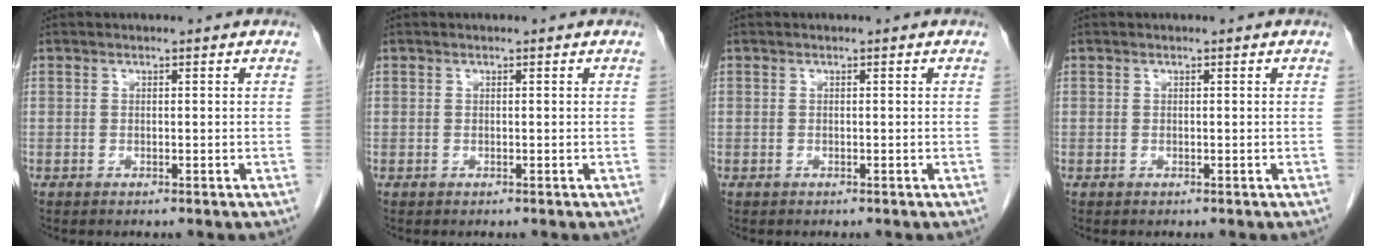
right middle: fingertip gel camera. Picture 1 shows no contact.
{"total": 0.0}
{"total": 0.0}
{"total": 0.0}